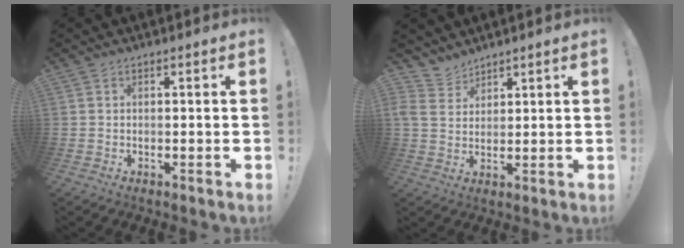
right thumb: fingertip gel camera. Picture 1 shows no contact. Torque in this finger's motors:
{"motor_torque": [0.13, 0.17, 0.60, 0.21, 0.05]}